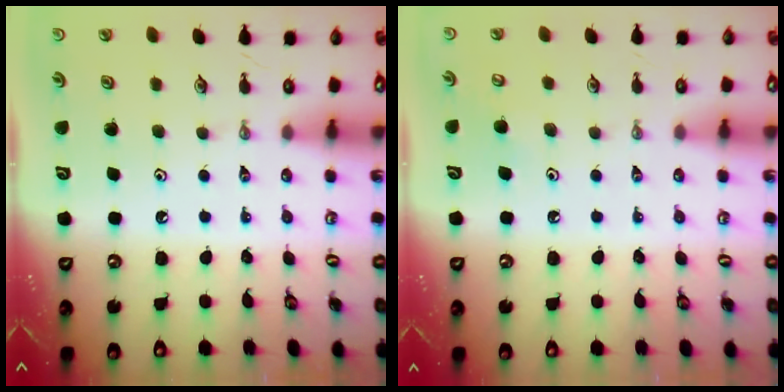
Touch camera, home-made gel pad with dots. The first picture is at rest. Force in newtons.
{"total": 4.8, "press": 4.8, "slide": 0.8}